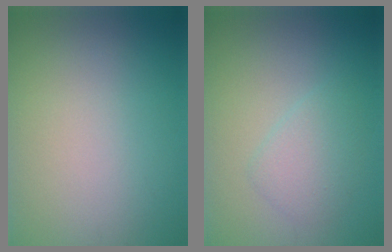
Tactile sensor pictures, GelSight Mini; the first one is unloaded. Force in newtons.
{"total": 2.3, "press": 2.3, "slide": 0.0}